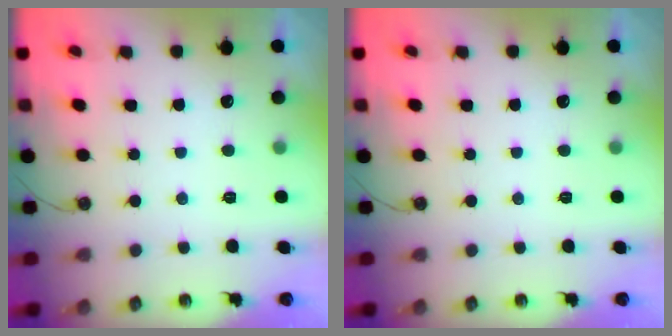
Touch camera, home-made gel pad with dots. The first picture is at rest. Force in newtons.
{"total": 0.0}